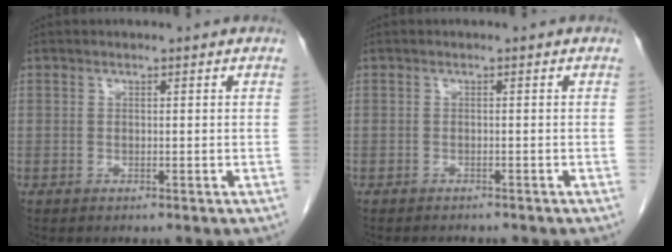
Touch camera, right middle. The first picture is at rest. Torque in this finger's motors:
{"motor_torque": [0.05, -0.04, 0.00, 0.01]}